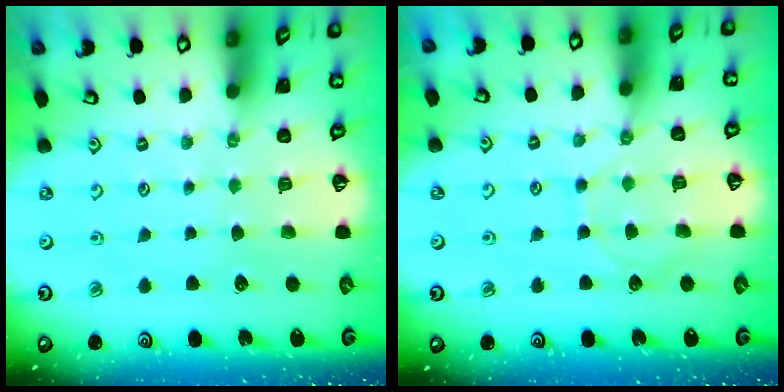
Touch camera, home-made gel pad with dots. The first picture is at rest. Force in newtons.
{"total": 6.2, "press": 6.1, "slide": 0.7}